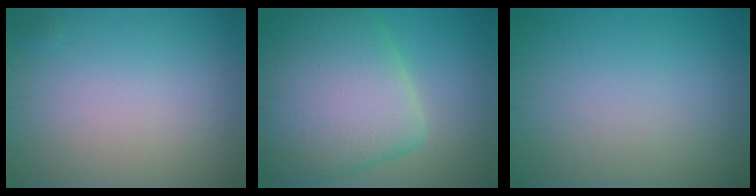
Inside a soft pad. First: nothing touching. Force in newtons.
{"total": 10.8, "press": 10.8, "slide": 0.4}
{"total": 0.0}